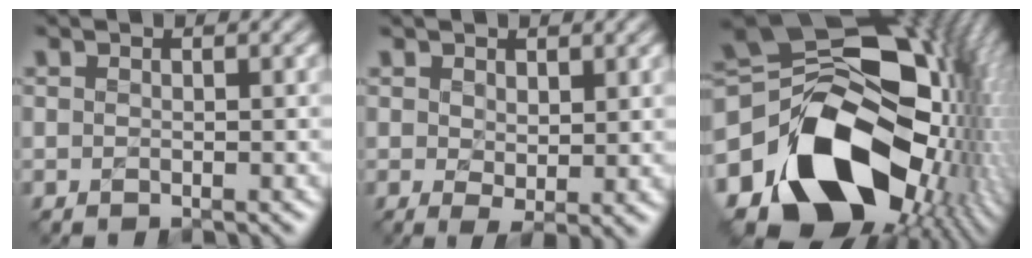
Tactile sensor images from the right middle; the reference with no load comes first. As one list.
[{"total": 1.6, "force": [0.7, 0.8, 1.2], "torque": [-0.023, -0.005, 0.016]}, {"total": 18.8, "force": [-2.9, 13.4, 12.9], "torque": [-0.244, -0.020, -0.032]}]